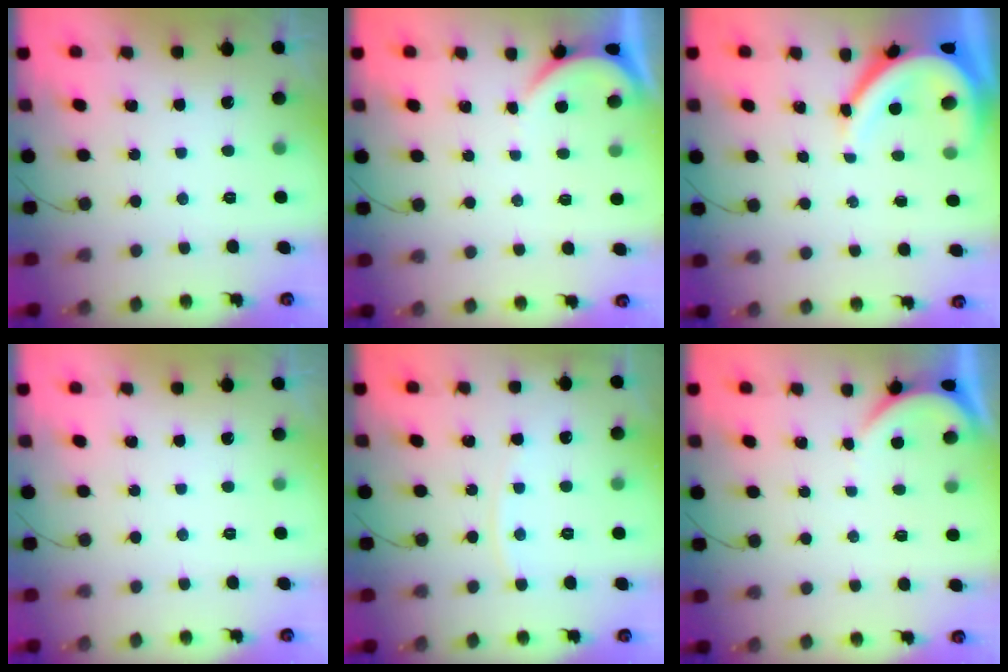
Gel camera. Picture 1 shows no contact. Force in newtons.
{"total": 2.1, "press": 2.1, "slide": 0.3}
{"total": 9.7, "press": 9.6, "slide": 1.0}
{"total": 0.0}
{"total": 5.0, "press": 4.9, "slide": 0.7}
{"total": 2.1, "press": 2.1, "slide": 0.3}